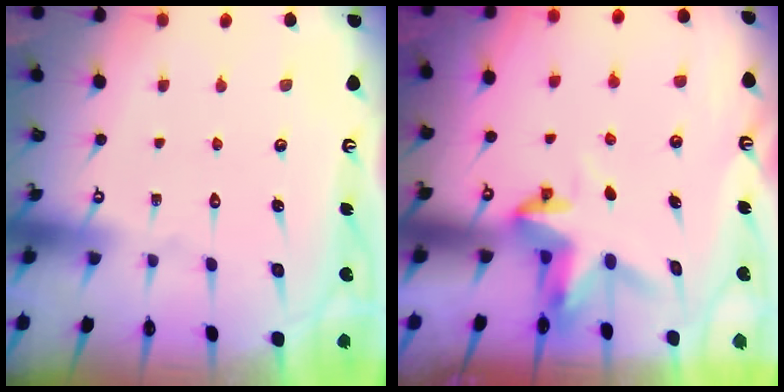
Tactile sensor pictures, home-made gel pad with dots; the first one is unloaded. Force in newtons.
{"total": 3.8, "press": 3.8, "slide": 0.4}